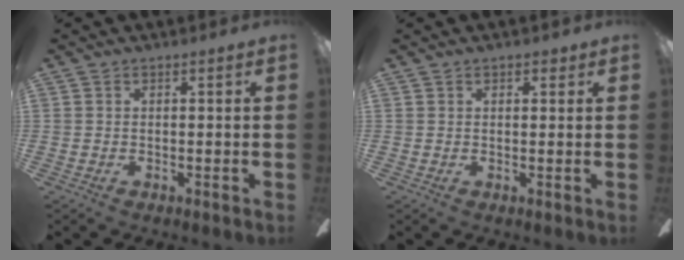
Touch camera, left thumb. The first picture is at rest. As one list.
[{"total": 1.4, "force": [0.9, 0.8, 0.8], "torque": [0.000, -0.004, 0.013]}]